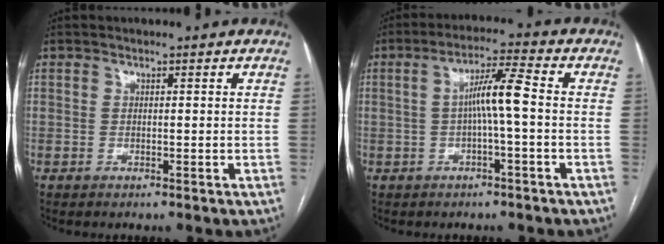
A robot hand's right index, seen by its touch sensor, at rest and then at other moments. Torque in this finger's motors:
{"motor_torque": [0.82, -0.02, 0.37, 0.09]}